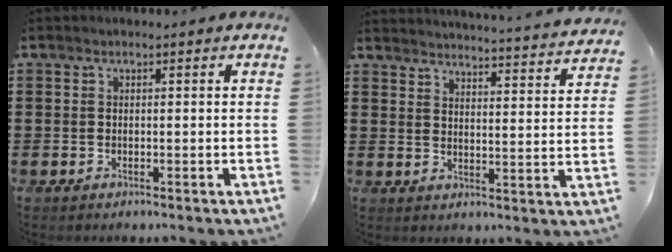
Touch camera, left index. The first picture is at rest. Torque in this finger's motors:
{"motor_torque": [1.08, -1.06, 0.56, 0.09]}